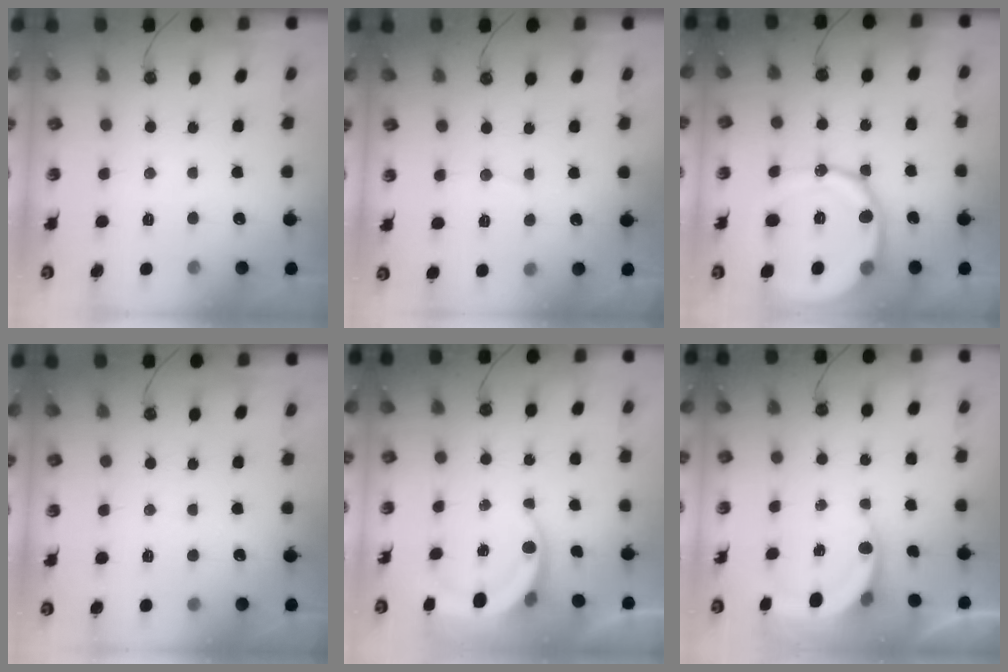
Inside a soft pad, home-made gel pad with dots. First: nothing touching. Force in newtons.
{"total": 3.8, "press": 3.8, "slide": 0.5}
{"total": 18.3, "press": 18.1, "slide": 2.0}
{"total": 2.8, "press": 2.8, "slide": 0.3}
{"total": 5.9, "press": 5.9, "slide": 0.7}
{"total": 4.9, "press": 4.9, "slide": 0.7}